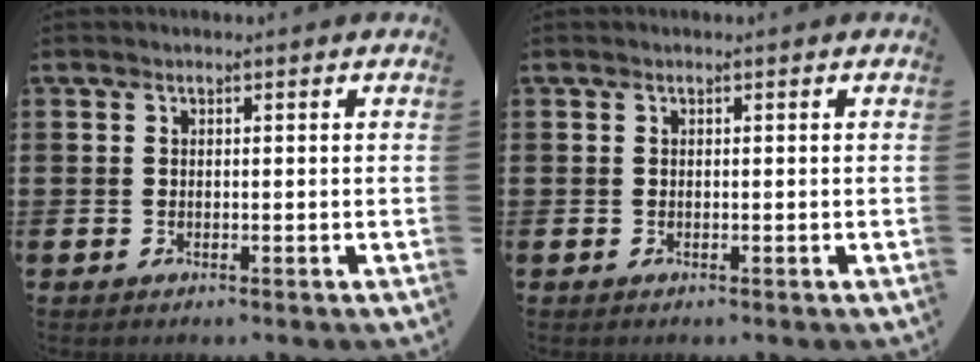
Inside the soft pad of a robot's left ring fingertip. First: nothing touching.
{"total": 0.0}